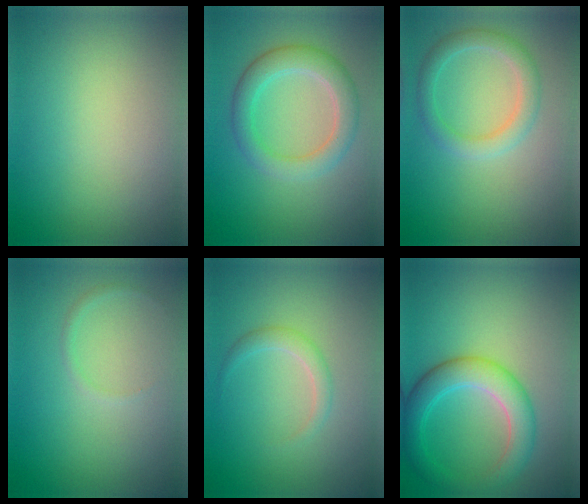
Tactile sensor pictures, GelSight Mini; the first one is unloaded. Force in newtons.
{"total": 3.8, "press": 3.8, "slide": 0.2}
{"total": 2.5, "press": 2.5, "slide": 0.0}
{"total": 0.6, "press": 0.6, "slide": 0.0}
{"total": 1.6, "press": 1.6, "slide": 0.1}
{"total": 4.9, "press": 4.9, "slide": 0.1}